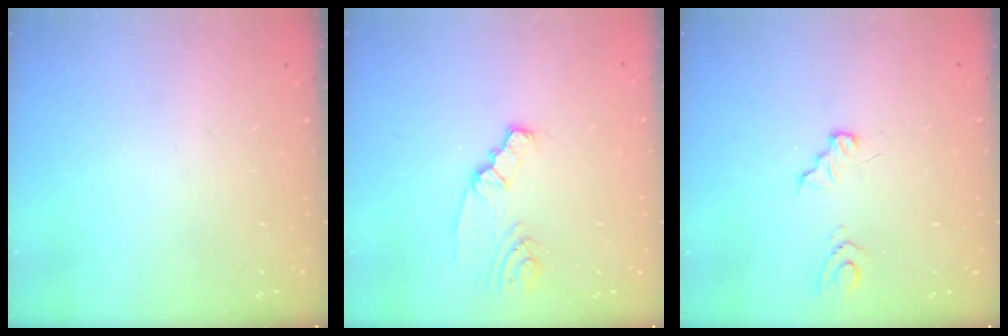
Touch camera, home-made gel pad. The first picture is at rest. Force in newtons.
{"total": 2.2, "press": 2.1, "slide": 0.5}
{"total": 4.6, "press": 4.6, "slide": 0.3}